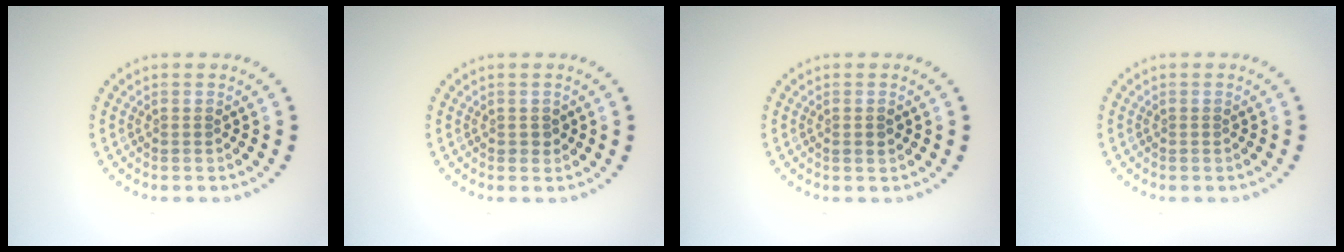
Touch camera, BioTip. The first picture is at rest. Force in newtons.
{"total": 0.8, "press": 0.8, "slide": 0.2}
{"total": 1.0, "press": 1.0, "slide": 0.3}
{"total": 0.0}